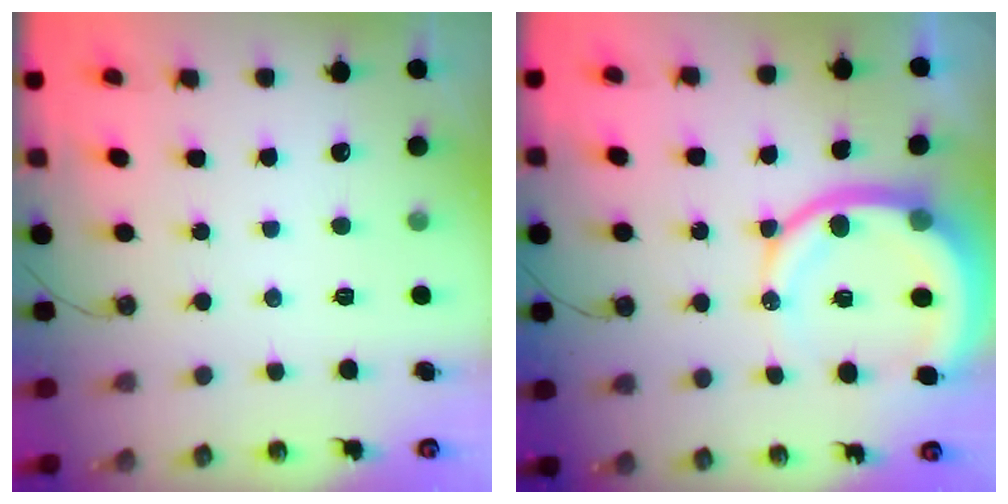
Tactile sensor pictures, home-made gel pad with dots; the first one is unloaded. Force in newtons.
{"total": 13.6, "press": 13.5, "slide": 1.6}